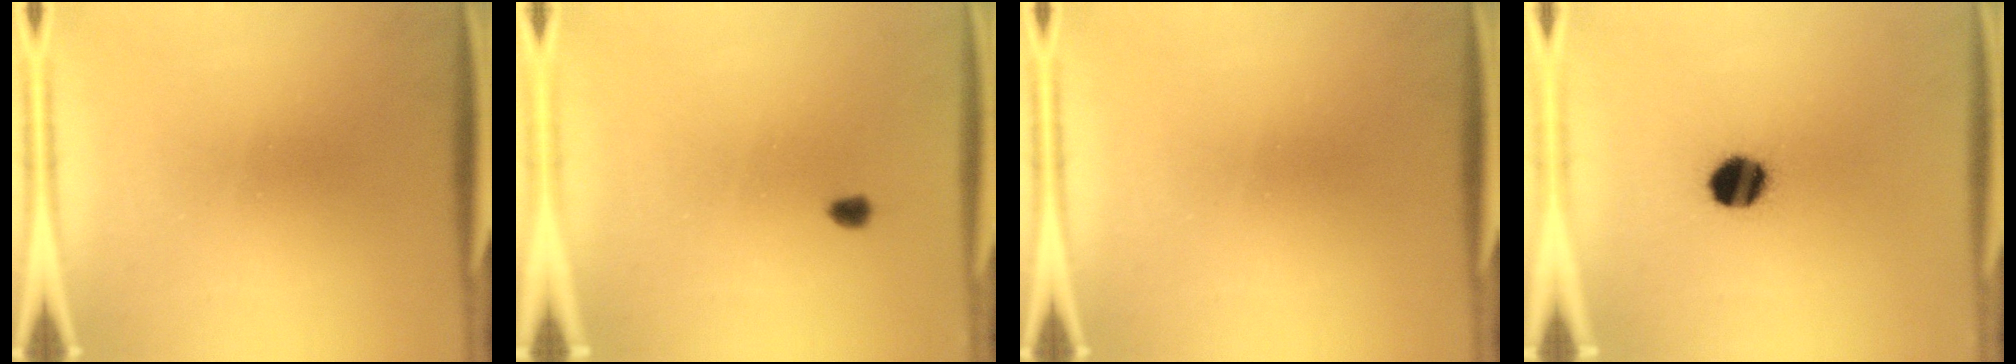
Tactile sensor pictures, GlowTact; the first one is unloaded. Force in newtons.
{"total": 1.7}
{"total": 0.0}
{"total": 8.3}